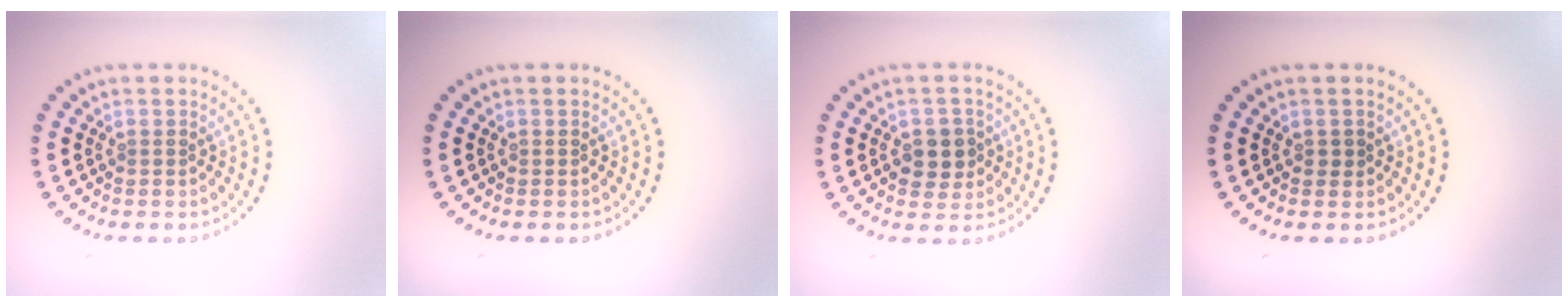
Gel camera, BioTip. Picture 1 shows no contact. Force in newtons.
{"total": 0.0}
{"total": 2.9, "press": 2.8, "slide": 0.8}
{"total": 0.7, "press": 0.7, "slide": 0.1}